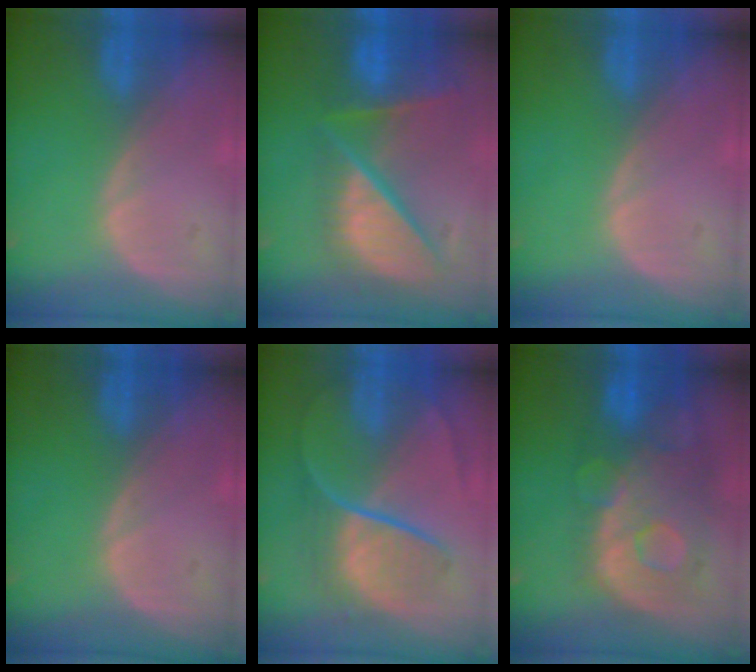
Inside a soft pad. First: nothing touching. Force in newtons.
{"total": 12.1, "press": 10.0, "slide": 6.8}
{"total": 0.0}
{"total": 0.0}
{"total": 9.0, "press": 7.5, "slide": 5.0}
{"total": 11.3, "press": 9.8, "slide": 5.6}